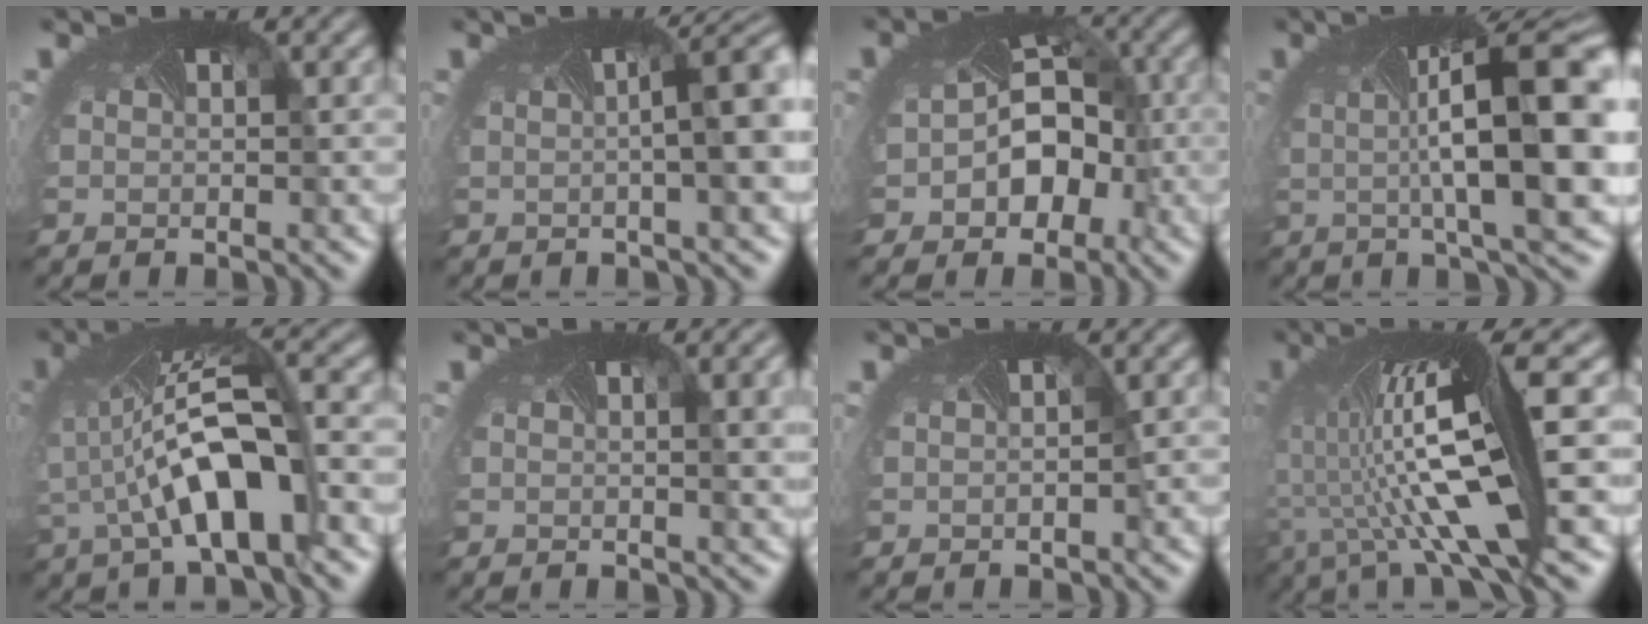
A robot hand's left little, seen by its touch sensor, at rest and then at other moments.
{"total": 7.3, "force": [0.8, 2.4, 6.8], "torque": [-0.076, 0.010, 0.008]}
{"total": 5.0, "force": [-1.4, 3.9, 2.7], "torque": [-0.062, -0.014, -0.016]}
{"total": 13.1, "force": [0.8, 3.4, 12.6], "torque": [-0.209, -0.003, 0.021]}
{"total": 6.1, "force": [-1.9, 1.9, 5.5], "torque": [-0.133, -0.004, -0.027]}
{"total": 4.4, "force": [1.2, 1.6, 3.9], "torque": [-0.041, 0.002, 0.013]}
{"total": 0.9, "force": [0.2, 0.5, 0.7], "torque": [-0.002, 0.009, -0.010]}
{"total": 11.5, "force": [0.1, 2.6, 11.2], "torque": [-0.194, -0.012, 0.010]}